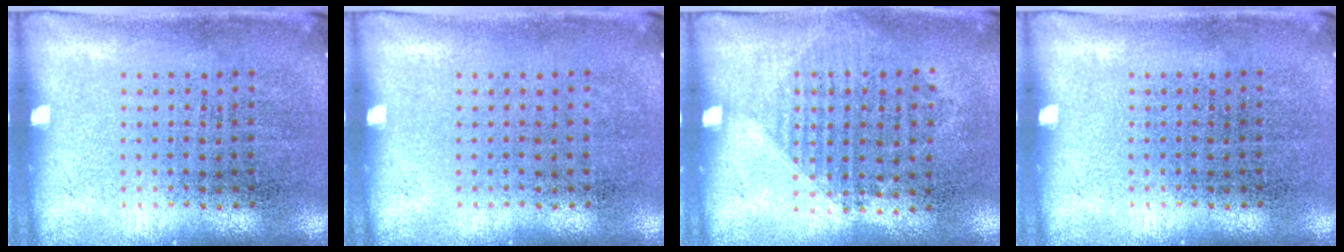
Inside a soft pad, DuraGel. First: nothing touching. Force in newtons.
{"total": 0.0}
{"total": 1.0, "press": 0.9, "slide": 0.4}
{"total": 0.0}